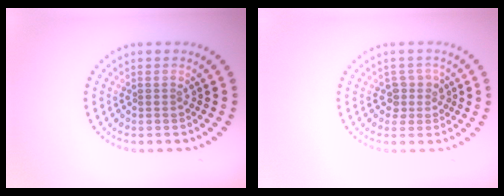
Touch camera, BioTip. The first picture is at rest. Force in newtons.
{"total": 1.9, "press": 1.6, "slide": 1.0}